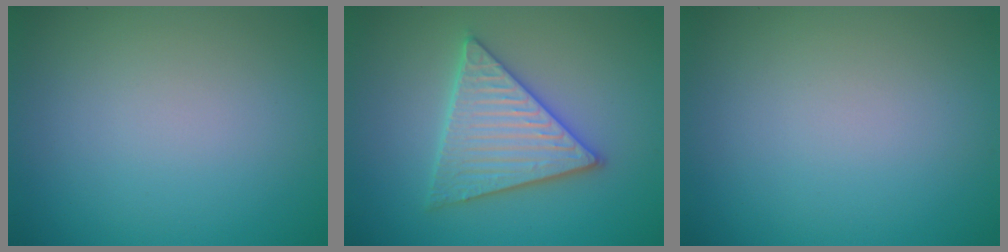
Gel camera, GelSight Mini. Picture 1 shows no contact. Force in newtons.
{"total": 5.7, "press": 5.6, "slide": 0.8}
{"total": 0.0}